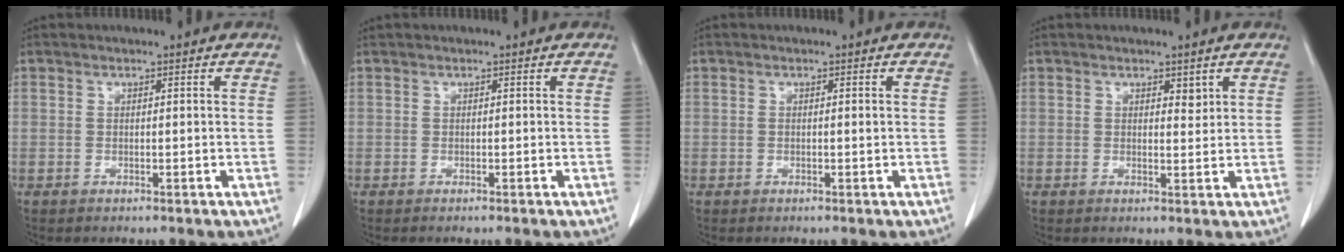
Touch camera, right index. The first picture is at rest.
{"total": 0.0}
{"total": 0.6, "force": [0.0, 0.1, 0.6], "torque": [-0.012, -0.001, 0.002]}
{"total": 1.4, "force": [0.9, 0.7, 0.9], "torque": [-0.010, -0.007, 0.014]}